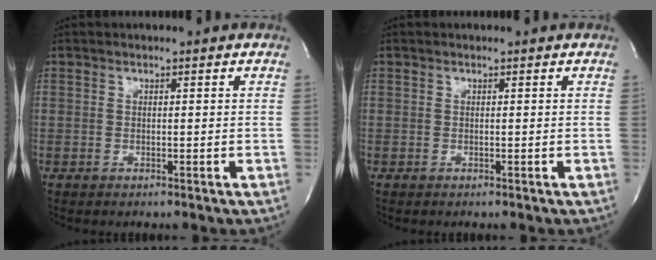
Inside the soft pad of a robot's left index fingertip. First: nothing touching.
{"total": 0.0}